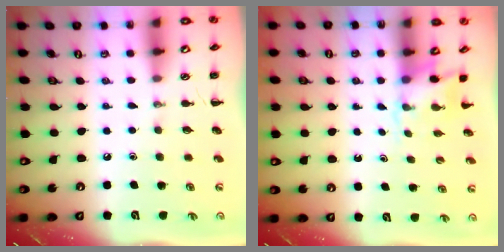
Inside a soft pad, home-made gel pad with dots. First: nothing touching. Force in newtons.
{"total": 2.5, "press": 2.3, "slide": 1.0}